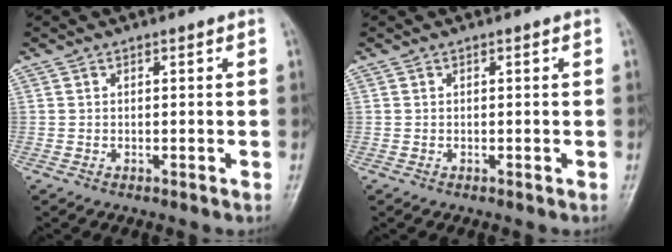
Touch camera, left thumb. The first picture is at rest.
{"total": 0.0}